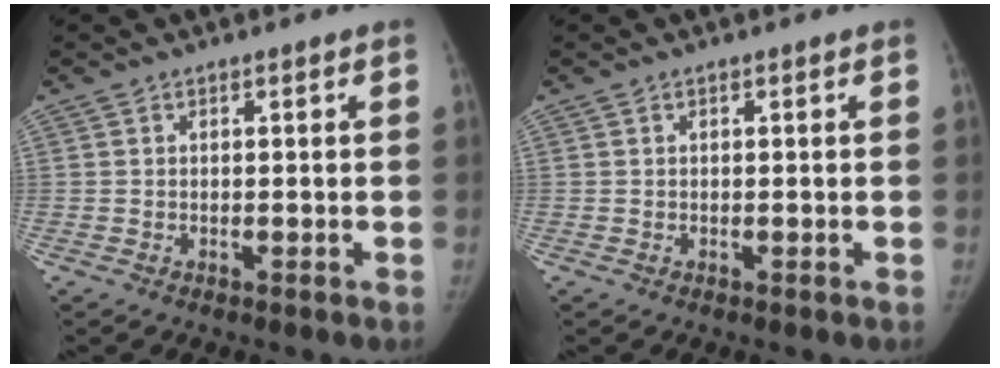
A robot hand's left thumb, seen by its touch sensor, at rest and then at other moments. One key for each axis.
{"total": 0.0}